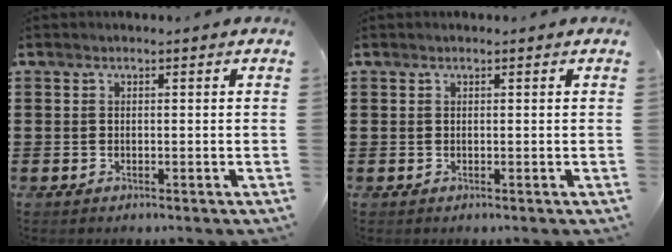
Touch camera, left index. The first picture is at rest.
{"total": 0.0}